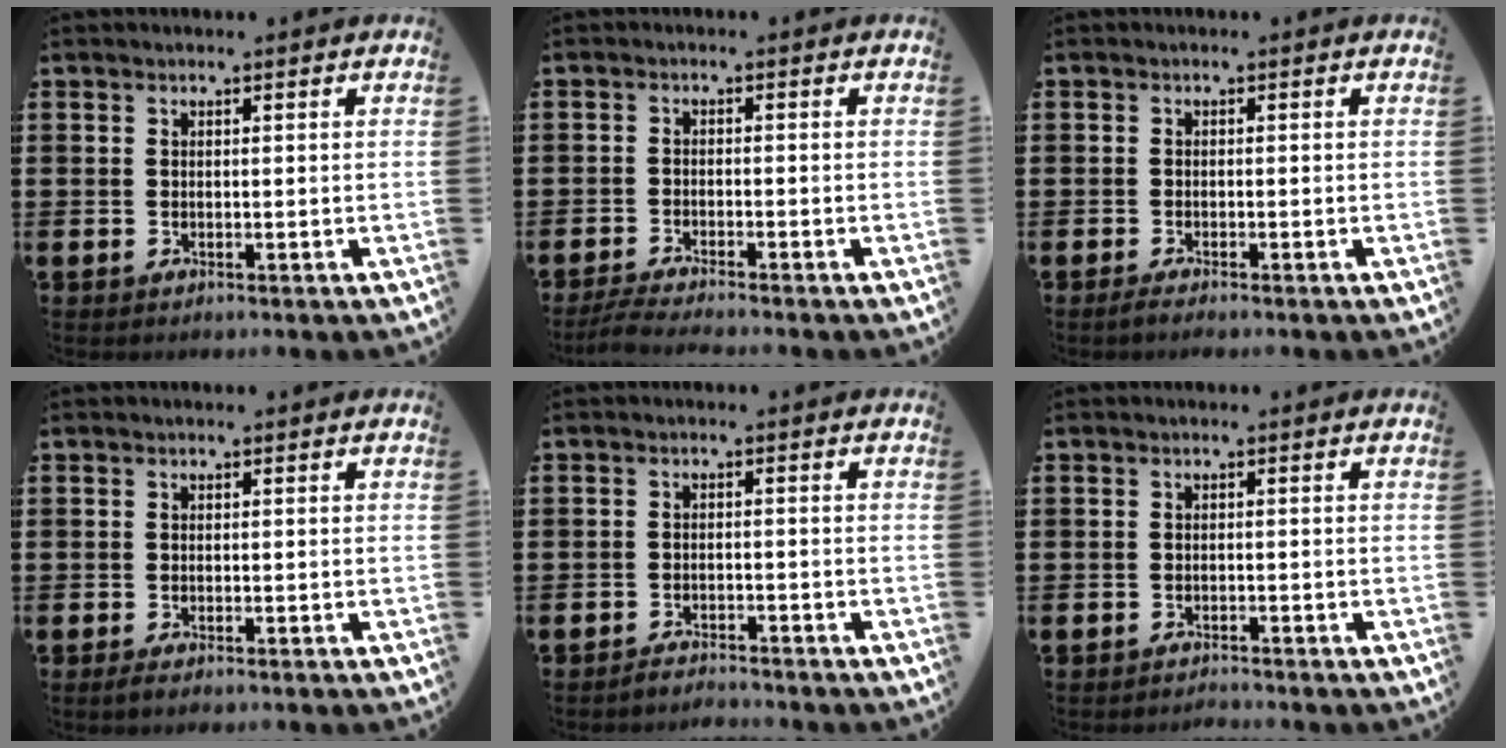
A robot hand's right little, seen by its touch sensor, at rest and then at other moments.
{"total": 2.1, "force": [-1.9, 0.0, 1.0], "torque": [-0.016, 0.003, -0.035]}
{"total": 0.9, "force": [-0.7, 0.0, 0.7], "torque": [-0.011, -0.003, -0.013]}
{"total": 0.8, "force": [-0.4, 0.2, 0.6], "torque": [-0.012, -0.001, -0.008]}
{"total": 1.8, "force": [-1.8, 0.0, -0.1], "torque": [-0.003, 0.005, -0.039]}
{"total": 1.0, "force": [-1.0, 0.0, -0.1], "torque": [-0.001, 0.002, -0.022]}